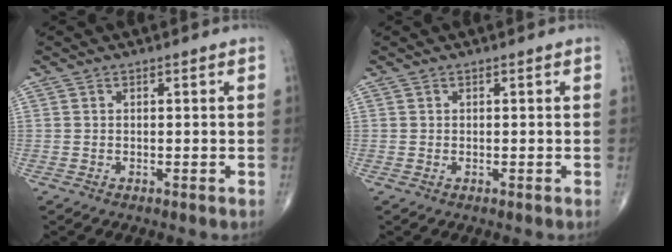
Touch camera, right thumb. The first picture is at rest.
{"total": 0.0}